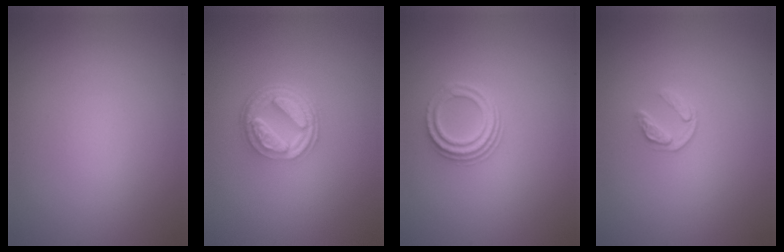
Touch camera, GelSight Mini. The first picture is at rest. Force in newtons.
{"total": 5.2, "press": 3.9, "slide": 3.5}
{"total": 2.5, "press": 2.2, "slide": 1.2}
{"total": 1.3, "press": 0.8, "slide": 1.1}